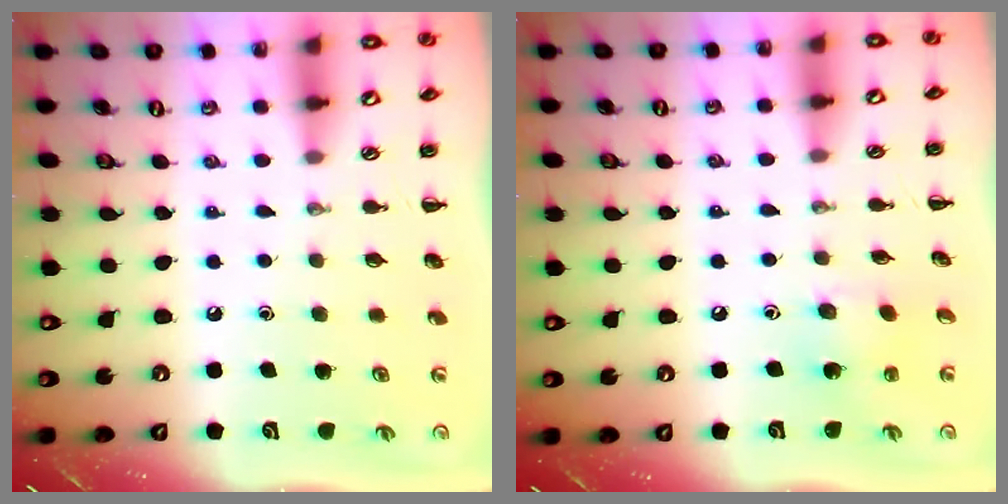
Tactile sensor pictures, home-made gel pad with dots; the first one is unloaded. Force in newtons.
{"total": 2.9, "press": 2.8, "slide": 0.5}